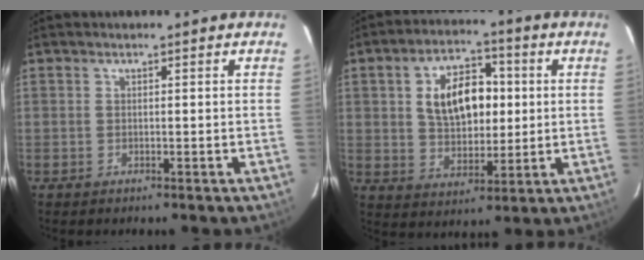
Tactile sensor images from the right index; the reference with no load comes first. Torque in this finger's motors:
{"motor_torque": [0.45, 0.00, 0.44, 0.10]}